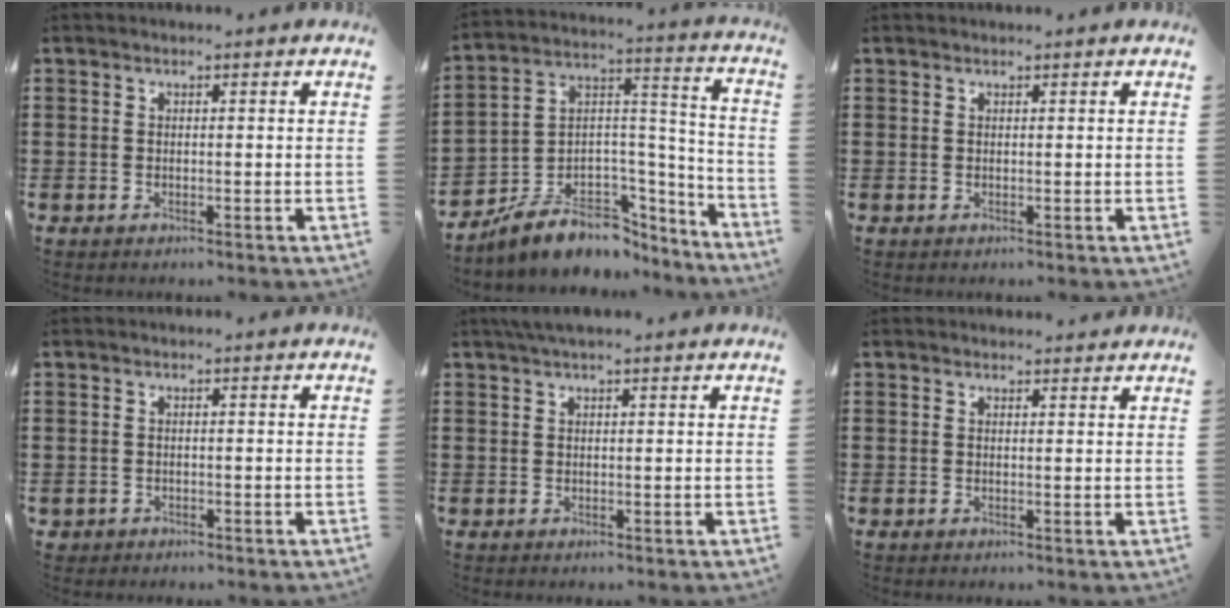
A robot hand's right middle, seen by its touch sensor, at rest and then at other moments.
{"total": 7.2, "force": [-5.7, 4.0, 1.8], "torque": [-0.047, 0.001, -0.108]}
{"total": 0.0}
{"total": 0.8, "force": [-0.6, 0.5, 0.0], "torque": [-0.003, 0.002, -0.015]}
{"total": 1.5, "force": [1.1, 0.2, 1.0], "torque": [-0.022, 0.004, 0.019]}
{"total": 0.8, "force": [0.8, 0.1, 0.1], "torque": [0.003, -0.002, 0.013]}